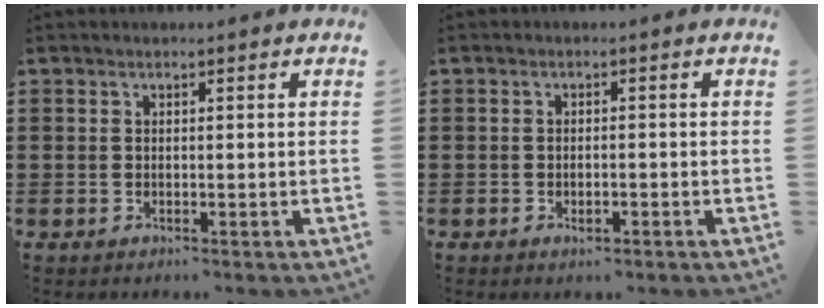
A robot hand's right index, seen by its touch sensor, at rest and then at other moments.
{"total": 1.2, "force": [-0.7, 0.5, 0.8], "torque": [-0.017, -0.004, -0.013]}